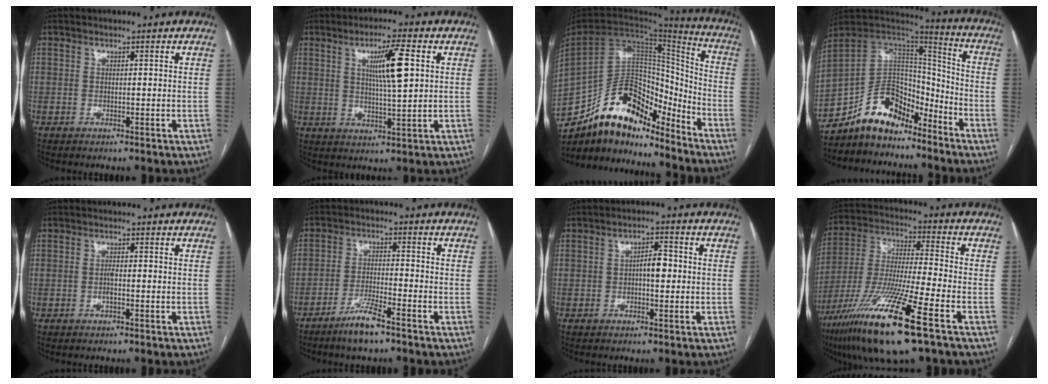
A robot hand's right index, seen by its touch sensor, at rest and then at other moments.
{"total": 7.9, "force": [2.2, 0.4, 7.6], "torque": [-0.134, -0.001, 0.037]}
{"total": 20.1, "force": [-15.9, 8.1, 9.2], "torque": [-0.178, 0.036, -0.273]}
{"total": 13.7, "force": [-10.5, 6.6, 5.8], "torque": [-0.093, 0.047, -0.188]}
{"total": 1.4, "force": [-0.3, 0.3, 1.3], "torque": [-0.027, 0.000, -0.006]}
{"total": 5.9, "force": [-4.3, 0.4, 4.0], "torque": [-0.080, -0.008, -0.082]}
{"total": 3.4, "force": [-0.2, 1.3, 3.2], "torque": [-0.049, 0.009, -0.005]}
{"total": 19.8, "force": [-10.6, 0.9, 16.7], "torque": [-0.351, -0.049, -0.199]}